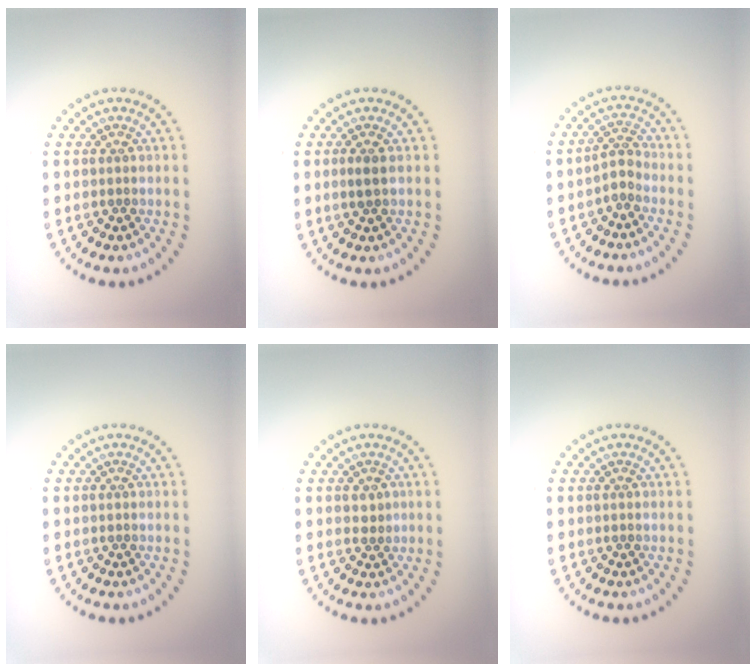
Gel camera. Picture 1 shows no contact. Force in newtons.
{"total": 1.1, "press": 1.0, "slide": 0.5}
{"total": 1.8, "press": 1.3, "slide": 1.2}
{"total": 0.0}
{"total": 1.0, "press": 0.9, "slide": 0.5}
{"total": 0.0}